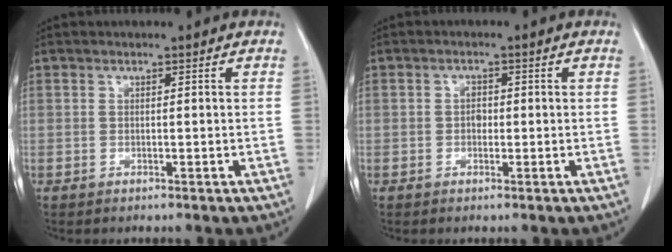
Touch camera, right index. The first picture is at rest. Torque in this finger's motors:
{"motor_torque": [0.35, -0.14, 0.03, 0.03]}